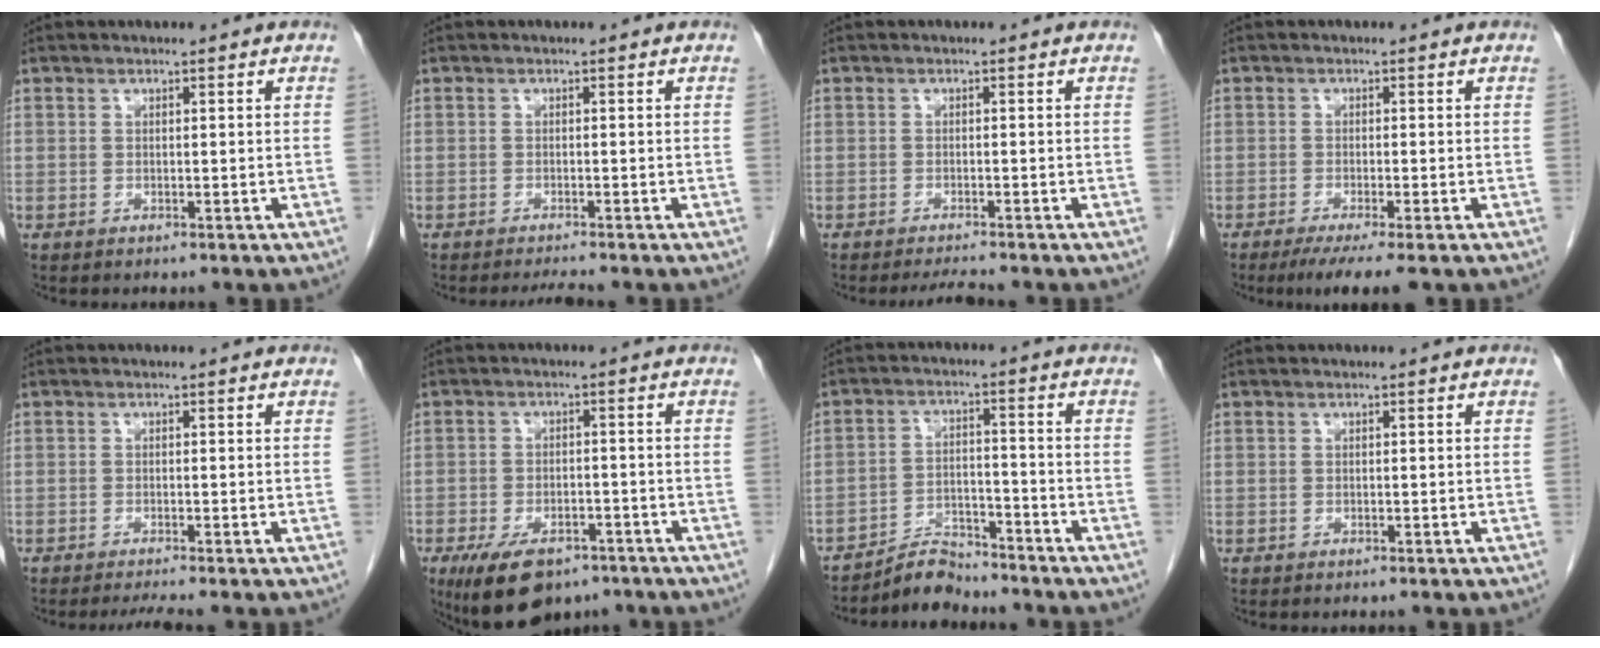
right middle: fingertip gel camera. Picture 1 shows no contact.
{"total": 2.0, "force": [-1.8, -0.6, 0.6], "torque": [-0.017, -0.010, -0.030]}
{"total": 2.5, "force": [-2.3, -0.3, 0.7], "torque": [-0.019, -0.012, -0.037]}
{"total": 5.5, "force": [-3.9, 0.0, 3.9], "torque": [-0.056, -0.015, -0.061]}
{"total": 2.4, "force": [-2.0, -0.6, 1.1], "torque": [-0.023, -0.009, -0.035]}
{"total": 10.0, "force": [-6.9, 4.7, 5.6], "torque": [-0.094, -0.004, -0.106]}
{"total": 5.4, "force": [-5.3, 1.0, 0.2], "torque": [-0.003, 0.004, -0.090]}
{"total": 0.6, "force": [-0.5, 0.1, 0.4], "torque": [-0.011, -0.001, -0.005]}